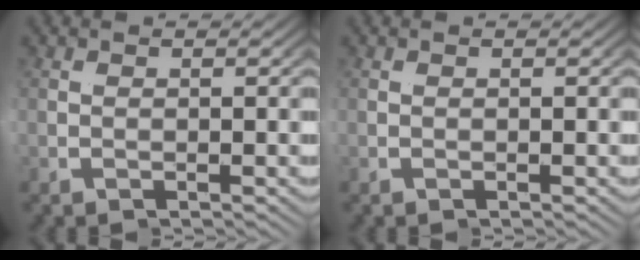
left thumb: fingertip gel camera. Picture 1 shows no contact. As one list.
[{"total": 0.0}]